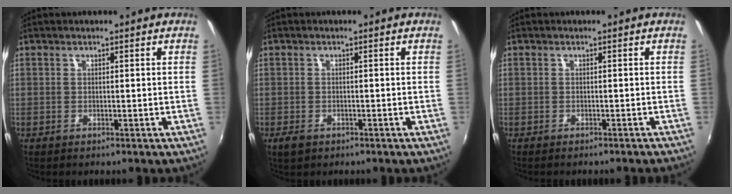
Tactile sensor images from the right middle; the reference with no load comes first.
{"total": 2.3, "force": [-1.4, 1.3, 1.2], "torque": [-0.024, -0.004, -0.023]}
{"total": 1.7, "force": [-1.5, 0.1, 0.7], "torque": [-0.019, -0.009, -0.023]}